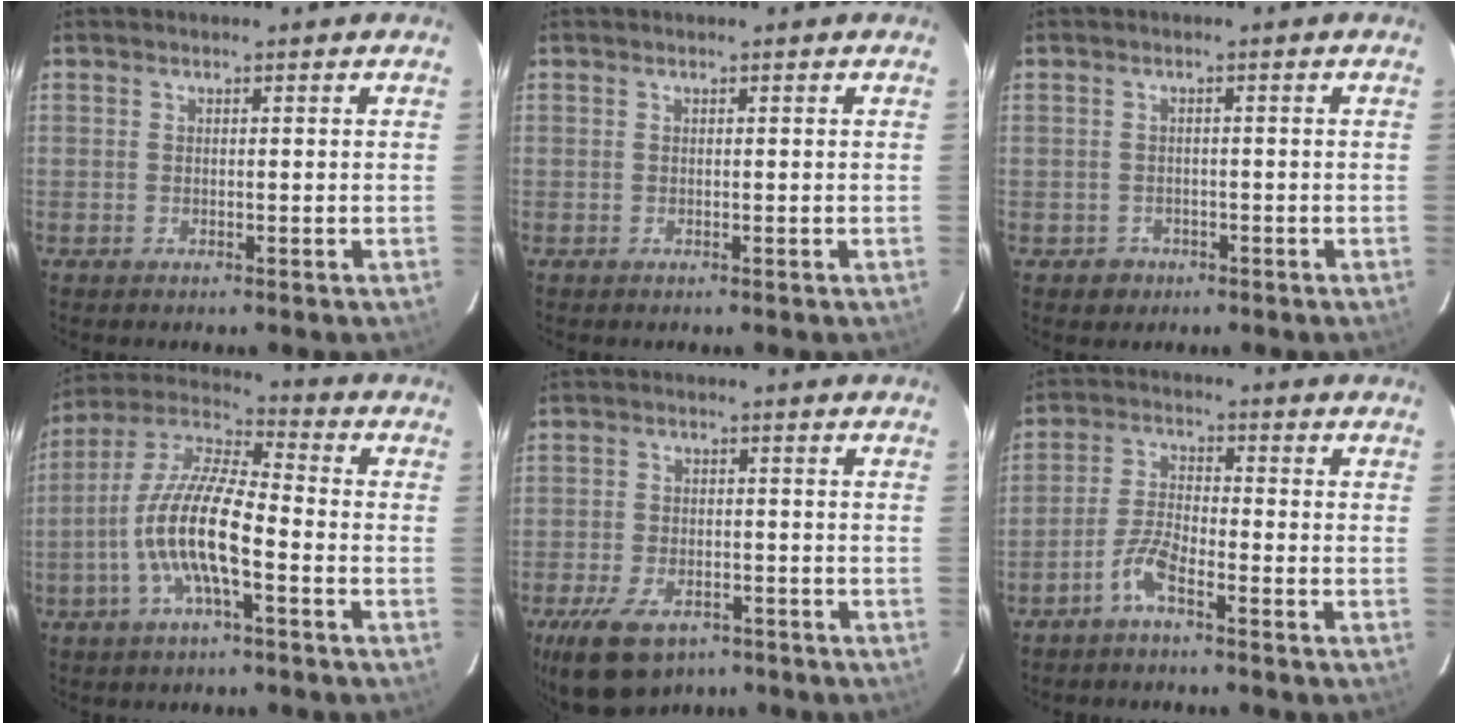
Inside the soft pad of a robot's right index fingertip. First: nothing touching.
{"total": 0.0}
{"total": 2.9, "force": [-1.3, 2.6, 0.2], "torque": [-0.011, 0.005, -0.016]}
{"total": 13.5, "force": [-4.4, 3.2, 12.4], "torque": [-0.248, 0.002, -0.090]}
{"total": 12.0, "force": [-7.7, 6.3, 6.6], "torque": [-0.155, -0.017, -0.128]}
{"total": 4.7, "force": [-3.5, 0.8, 3.1], "torque": [-0.073, 0.011, -0.073]}